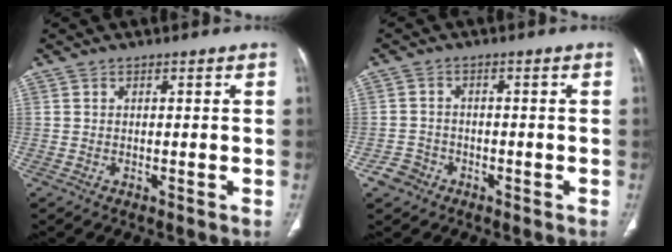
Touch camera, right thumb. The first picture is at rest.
{"total": 3.3, "force": [-1.9, 2.6, 0.4], "torque": [0.001, 0.018, -0.033]}